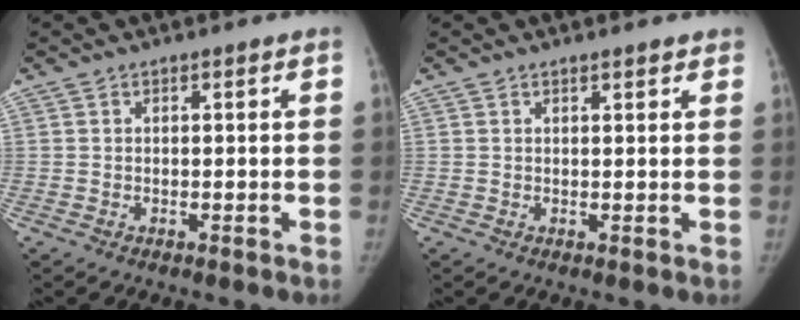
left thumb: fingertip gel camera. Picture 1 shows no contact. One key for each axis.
{"total": 1.7, "fx": 1.4, "fy": 0.5, "fz": 0.9, "tx": -0.007, "ty": -0.006, "tz": 0.018}